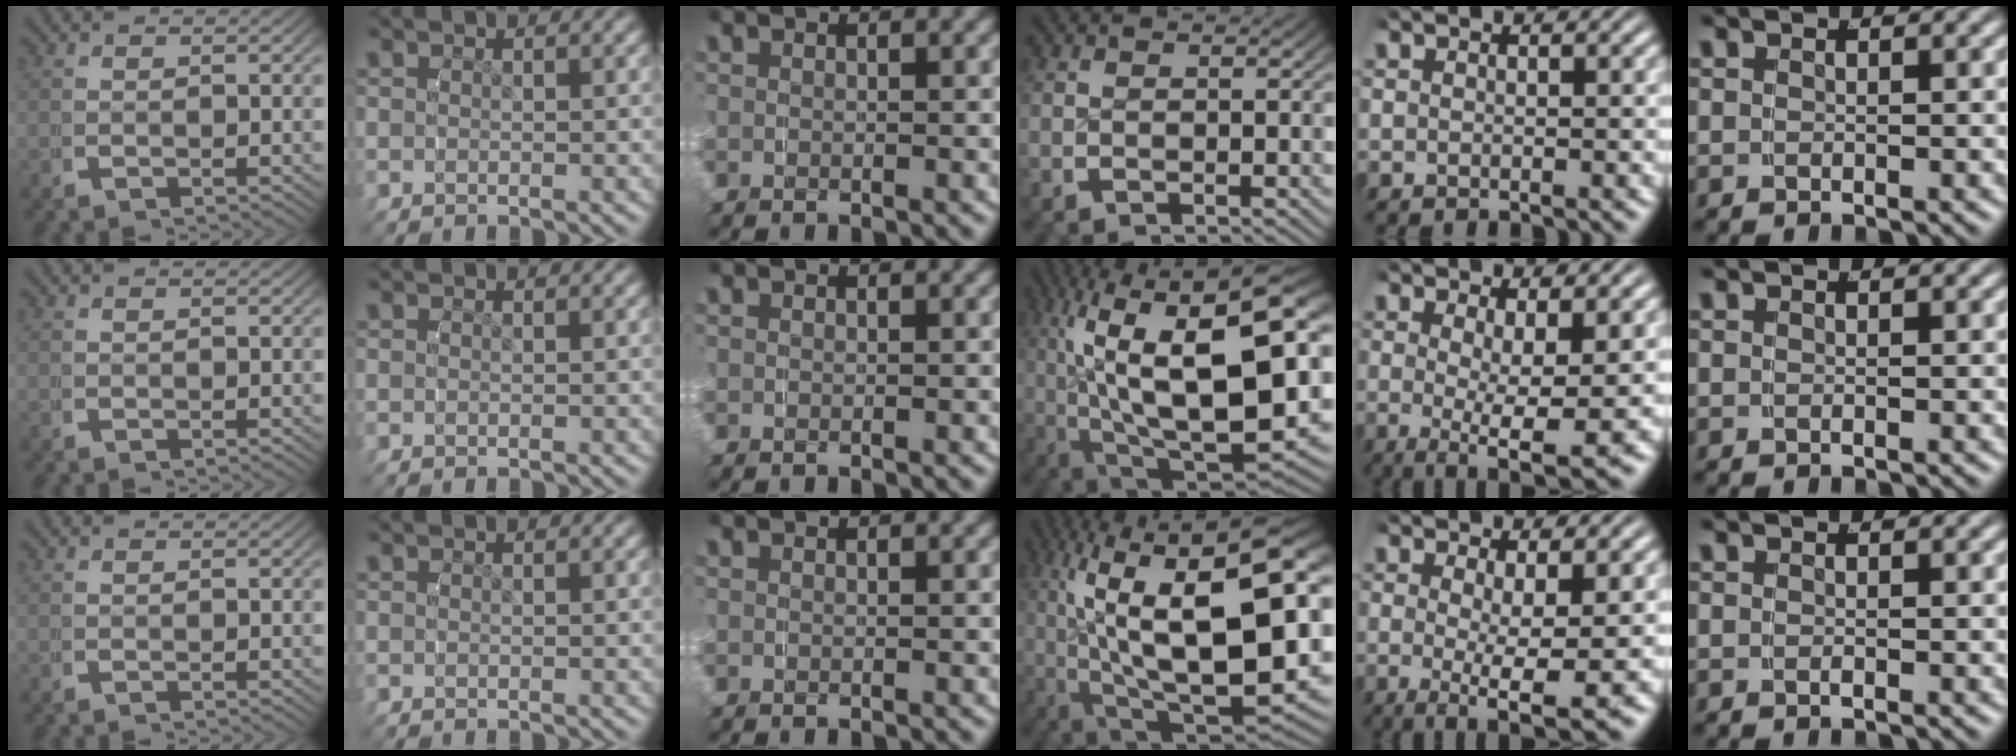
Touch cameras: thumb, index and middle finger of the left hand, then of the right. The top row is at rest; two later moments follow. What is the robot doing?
{"motion": "grasp_and_lifting", "object": "water bottle"}